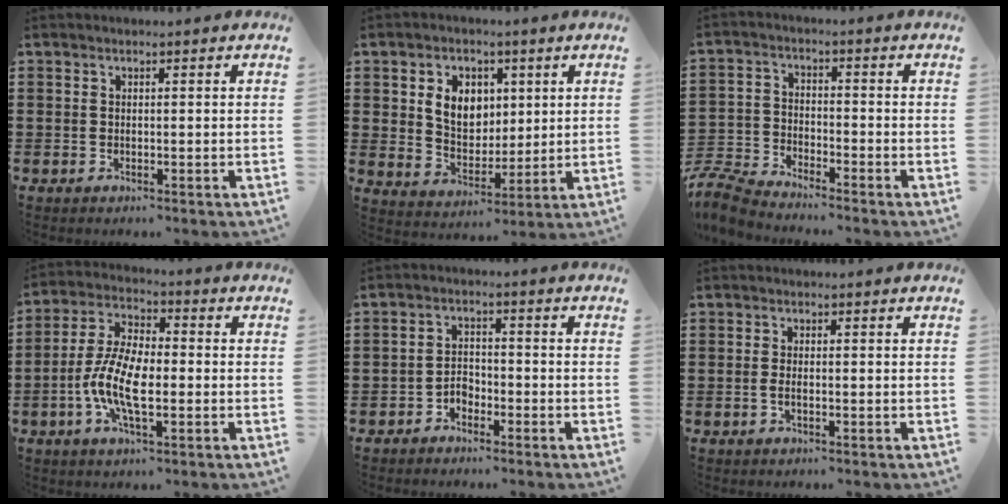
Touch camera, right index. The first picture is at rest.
{"total": 7.0, "force": [2.0, 5.5, 3.8], "torque": [-0.081, 0.013, 0.031]}
{"total": 5.6, "force": [-5.5, 0.6, 1.0], "torque": [-0.052, -0.006, -0.117]}
{"total": 9.9, "force": [-2.6, 3.8, 8.8], "torque": [-0.208, -0.015, -0.057]}
{"total": 2.5, "force": [-1.9, 1.4, 0.8], "torque": [-0.021, 0.005, -0.041]}
{"total": 1.2, "force": [-0.4, 0.2, 1.1], "torque": [-0.022, -0.003, -0.006]}